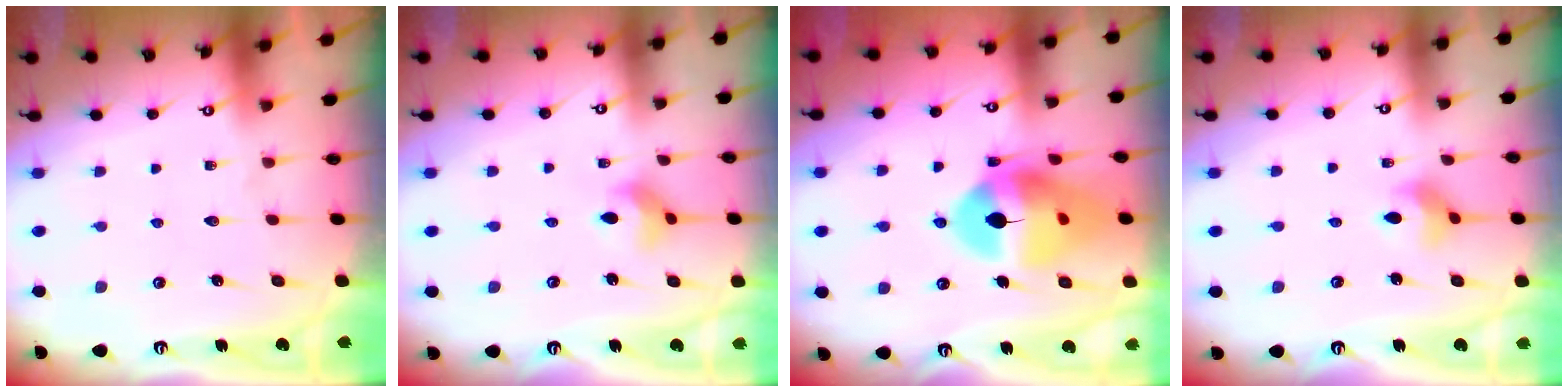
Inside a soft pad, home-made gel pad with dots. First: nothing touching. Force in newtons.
{"total": 5.8, "press": 5.7, "slide": 0.6}
{"total": 16.8, "press": 16.7, "slide": 1.6}
{"total": 4.2, "press": 4.1, "slide": 0.7}